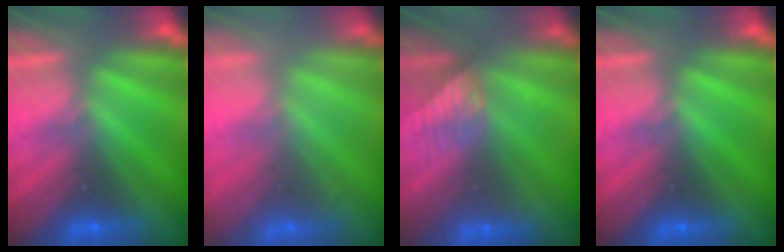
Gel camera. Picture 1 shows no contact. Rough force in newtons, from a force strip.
{"total": 2.2}
{"total": 2.9}
{"total": 0.0}